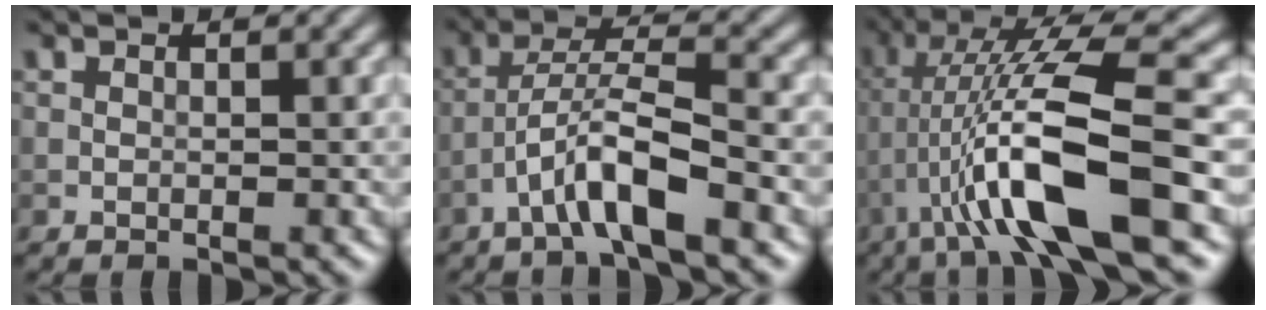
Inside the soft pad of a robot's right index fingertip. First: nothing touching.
{"total": 5.4, "force": [-2.9, 0.8, 4.5], "torque": [-0.082, 0.017, -0.055]}
{"total": 11.2, "force": [-3.1, 1.9, 10.6], "torque": [-0.191, 0.023, -0.054]}